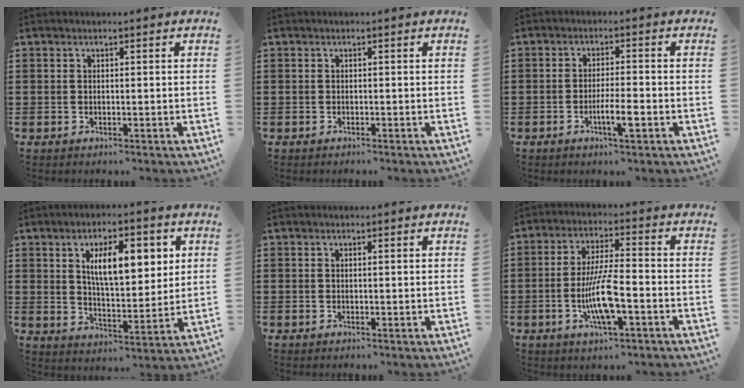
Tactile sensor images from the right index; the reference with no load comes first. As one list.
[{"total": 0.0}, {"total": 4.2, "force": [-1.8, 0.3, 3.8], "torque": [-0.072, -0.008, -0.034]}, {"total": 9.5, "force": [3.4, 3.7, 8.1], "torque": [-0.133, -0.003, 0.051]}, {"total": 0.5, "force": [0.3, 0.0, 0.5], "torque": [-0.010, 0.000, 0.005]}, {"total": 8.7, "force": [-2.4, 1.9, 8.1], "torque": [-0.167, -0.010, -0.049]}]